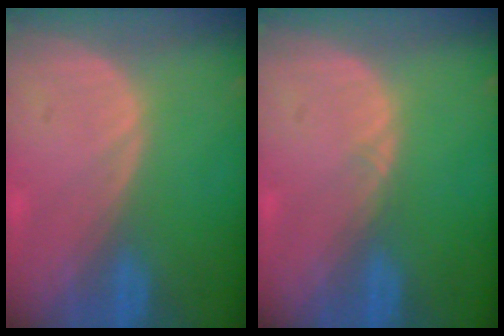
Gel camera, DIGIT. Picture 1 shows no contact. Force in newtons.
{"total": 0.5, "press": 0.5, "slide": 0.1}